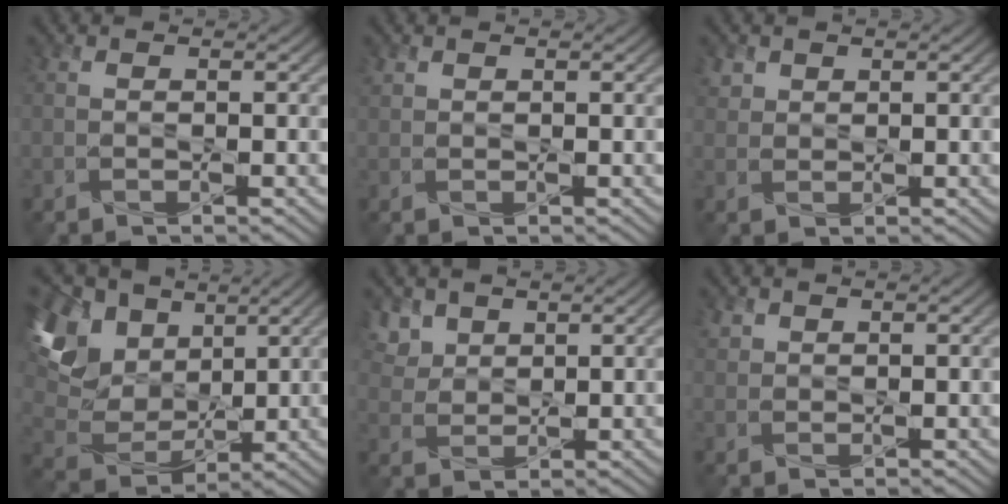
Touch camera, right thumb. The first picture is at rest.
{"total": 0.7, "force": [0.6, 0.4, 0.1], "torque": [-0.004, -0.001, 0.014]}
{"total": 1.8, "force": [1.1, 1.3, 0.4], "torque": [-0.013, 0.001, 0.025]}
{"total": 15.4, "force": [6.2, 10.7, 9.2], "torque": [-0.265, 0.033, 0.124]}
{"total": 4.7, "force": [2.8, 3.2, 2.1], "torque": [-0.067, -0.005, 0.064]}
{"total": 1.3, "force": [0.9, 0.9, 0.2], "torque": [-0.007, 0.001, 0.021]}